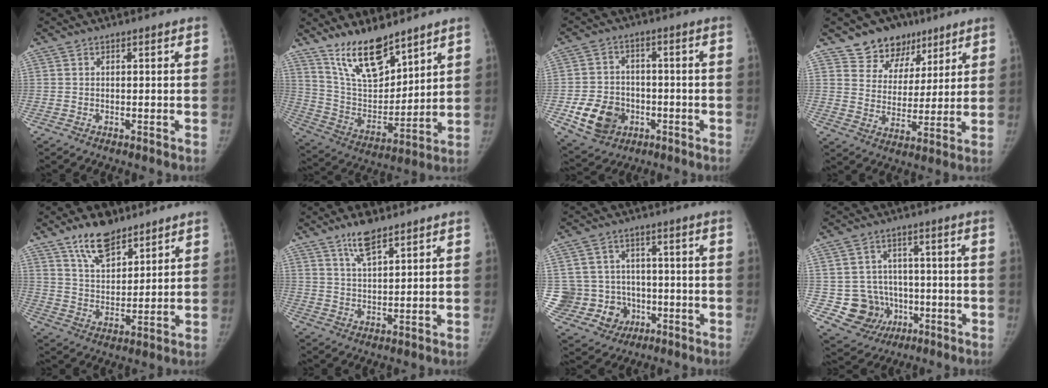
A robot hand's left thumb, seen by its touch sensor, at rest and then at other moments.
{"total": 15.3, "force": [11.5, 5.8, 8.4], "torque": [-0.109, -0.077, 0.222]}
{"total": 9.6, "force": [-3.1, 7.9, 4.5], "torque": [-0.056, 0.012, -0.044]}
{"total": 11.3, "force": [7.8, 7.9, 2.3], "torque": [0.014, -0.040, 0.133]}
{"total": 10.7, "force": [7.6, 5.0, 5.5], "torque": [-0.072, -0.047, 0.141]}
{"total": 6.3, "force": [4.5, 1.9, 3.9], "torque": [-0.062, -0.025, 0.084]}
{"total": 13.6, "force": [-2.4, 12.8, 3.9], "torque": [-0.066, 0.032, -0.019]}
{"total": 10.1, "force": [-2.2, 9.6, 2.4], "torque": [-0.010, 0.018, -0.022]}